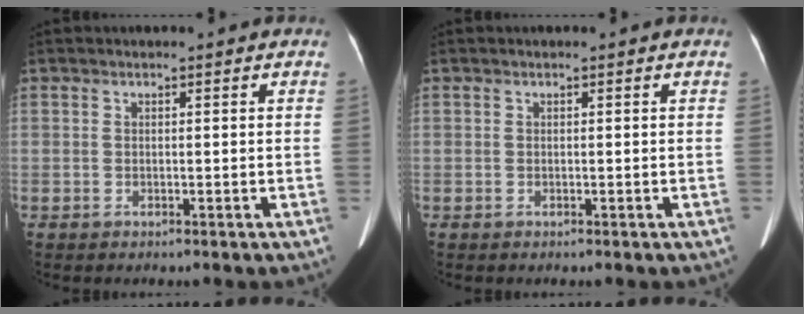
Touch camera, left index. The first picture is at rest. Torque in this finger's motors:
{"motor_torque": [0.14, 0.00, 0.07, 0.02]}